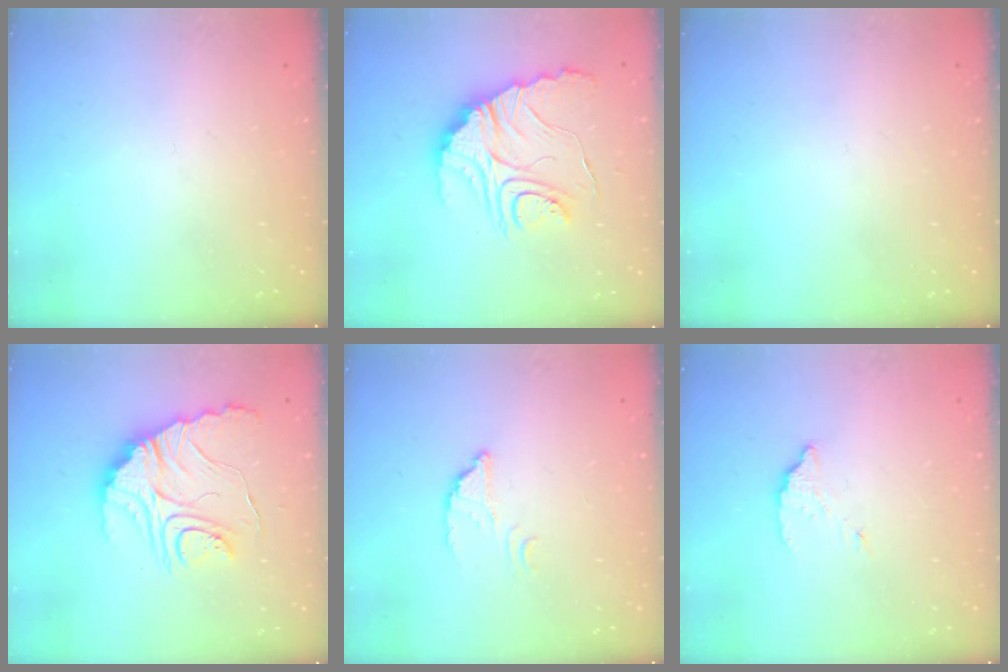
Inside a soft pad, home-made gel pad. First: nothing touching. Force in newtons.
{"total": 15.7, "press": 15.7, "slide": 1.1}
{"total": 0.0}
{"total": 15.7, "press": 15.7, "slide": 1.1}
{"total": 2.4, "press": 2.4, "slide": 0.1}
{"total": 2.9, "press": 2.9, "slide": 0.2}